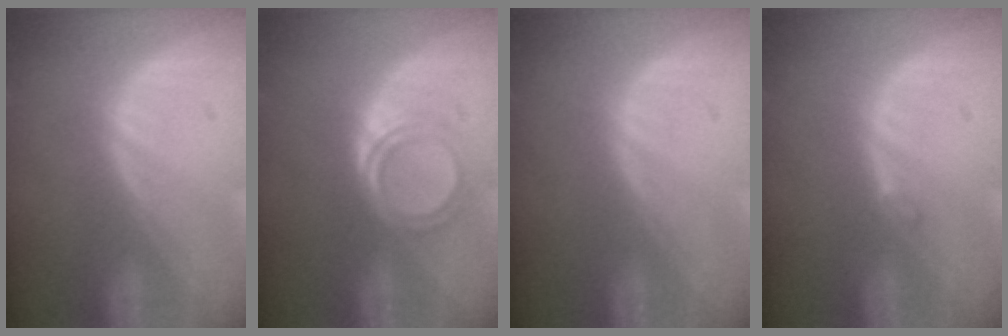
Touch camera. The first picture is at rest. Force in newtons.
{"total": 5.2, "press": 4.4, "slide": 2.7}
{"total": 0.0}
{"total": 0.9, "press": 0.8, "slide": 0.2}